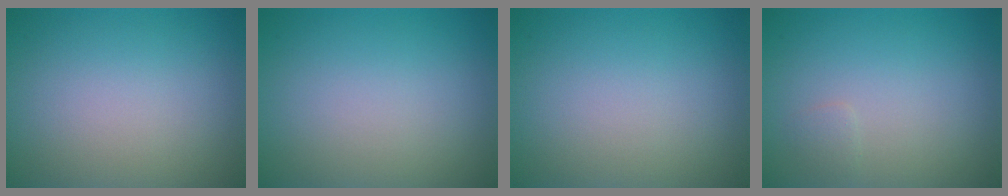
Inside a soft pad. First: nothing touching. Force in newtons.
{"total": 0.0}
{"total": 0.0}
{"total": 0.6, "press": 0.6, "slide": 0.0}